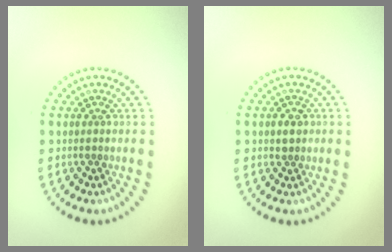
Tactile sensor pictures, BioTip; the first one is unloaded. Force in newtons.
{"total": 1.3, "press": 1.2, "slide": 0.5}